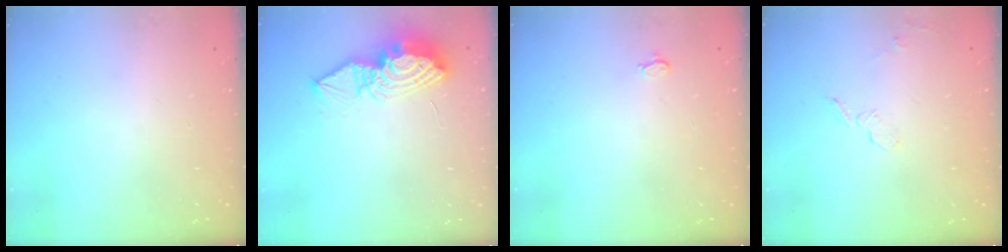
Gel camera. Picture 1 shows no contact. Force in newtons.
{"total": 13.2, "press": 13.1, "slide": 1.5}
{"total": 2.6, "press": 2.6, "slide": 0.3}
{"total": 5.3, "press": 5.2, "slide": 1.2}